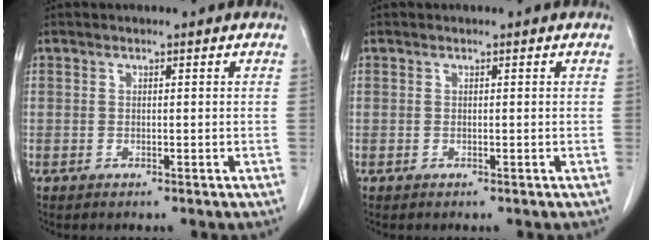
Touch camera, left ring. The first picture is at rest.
{"total": 0.0}